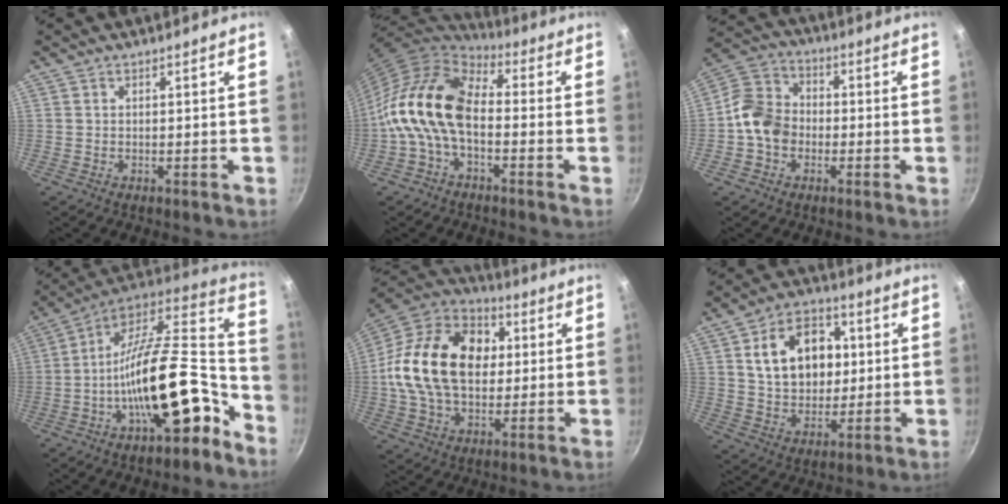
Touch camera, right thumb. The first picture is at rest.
{"total": 14.2, "force": [-2.6, 8.5, 11.1], "torque": [-0.194, 0.037, -0.070]}
{"total": 9.8, "force": [-1.8, 7.9, 5.5], "torque": [-0.077, 0.029, -0.054]}
{"total": 24.0, "force": [-10.6, 9.4, 19.3], "torque": [-0.254, 0.076, -0.186]}
{"total": 23.4, "force": [2.3, 16.3, 16.7], "torque": [-0.274, 0.028, 0.028]}
{"total": 15.8, "force": [3.3, 11.5, 10.4], "torque": [-0.131, 0.005, 0.056]}